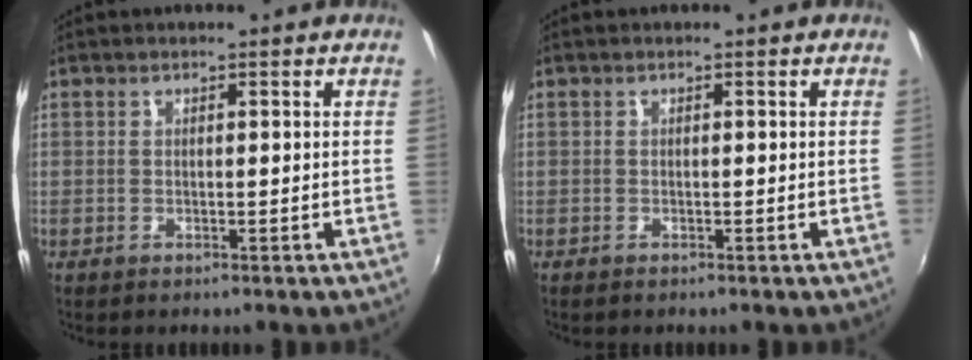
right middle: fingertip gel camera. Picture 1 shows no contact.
{"total": 0.0}